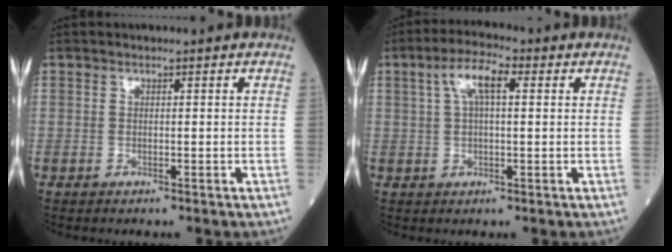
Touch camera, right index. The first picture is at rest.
{"total": 6.0, "force": [2.1, 1.7, 5.3], "torque": [-0.107, 0.021, 0.041]}